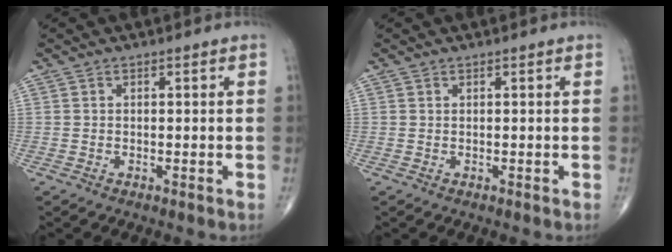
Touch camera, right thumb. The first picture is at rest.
{"total": 0.0}